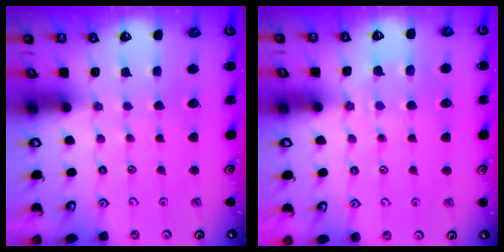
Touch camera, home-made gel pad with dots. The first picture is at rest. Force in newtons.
{"total": 4.0, "press": 3.9, "slide": 0.6}